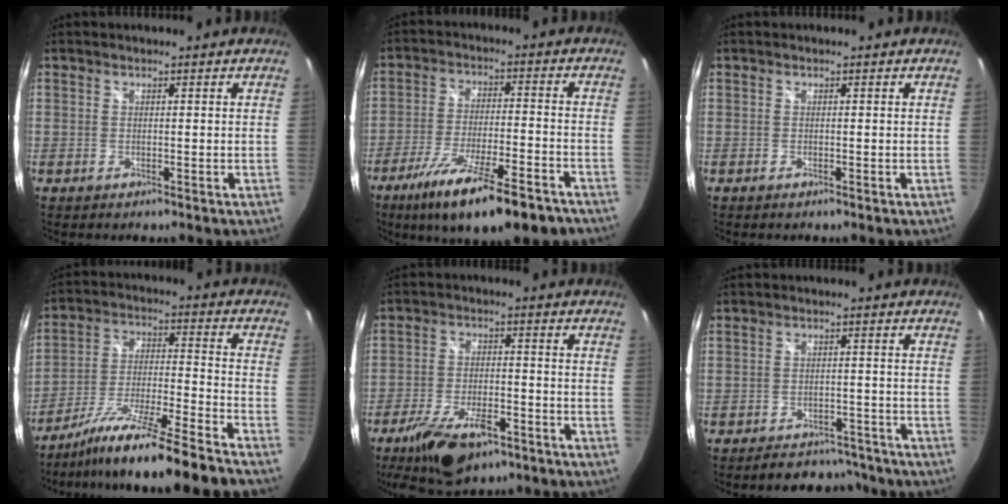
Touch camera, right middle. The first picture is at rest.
{"total": 17.6, "force": [-12.2, 3.5, 12.3], "torque": [-0.224, -0.051, -0.193]}
{"total": 0.0}
{"total": 17.0, "force": [-14.3, -2.1, 8.9], "torque": [-0.158, -0.040, -0.241]}
{"total": 13.5, "force": [-8.7, 5.7, 8.6], "torque": [-0.185, -0.025, -0.146]}
{"total": 8.6, "force": [-7.5, 3.7, 1.9], "torque": [-0.043, 0.010, -0.092]}